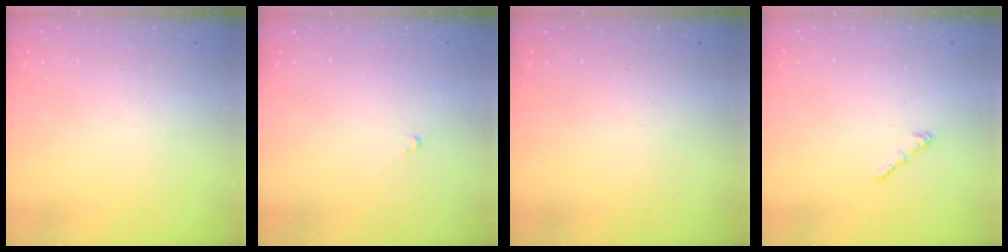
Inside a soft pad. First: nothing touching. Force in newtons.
{"total": 0.0}
{"total": 0.0}
{"total": 0.7, "press": 0.6, "slide": 0.4}